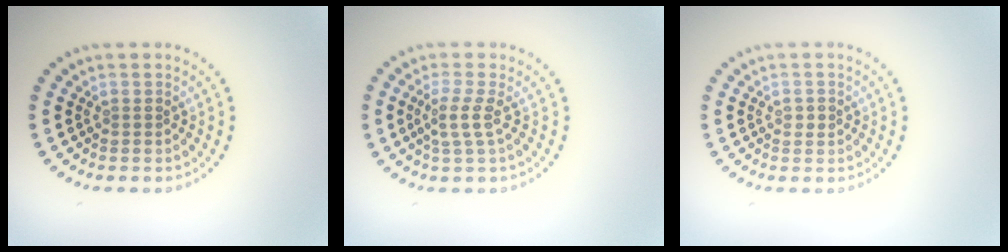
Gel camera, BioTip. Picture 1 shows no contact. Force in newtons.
{"total": 2.3, "press": 1.8, "slide": 1.4}
{"total": 0.9, "press": 0.9, "slide": 0.0}